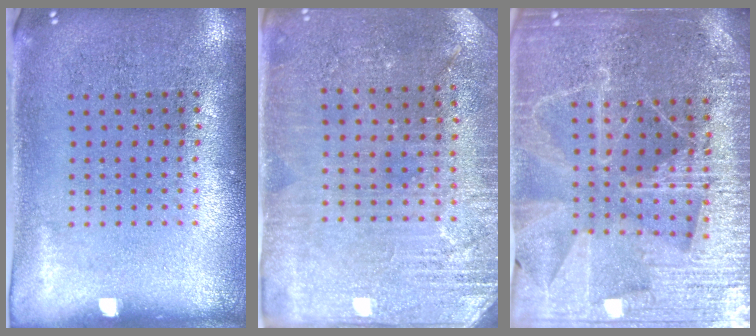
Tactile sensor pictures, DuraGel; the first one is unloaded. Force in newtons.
{"total": 2.8, "press": 2.8, "slide": 0.5}
{"total": 4.8, "press": 4.4, "slide": 2.0}